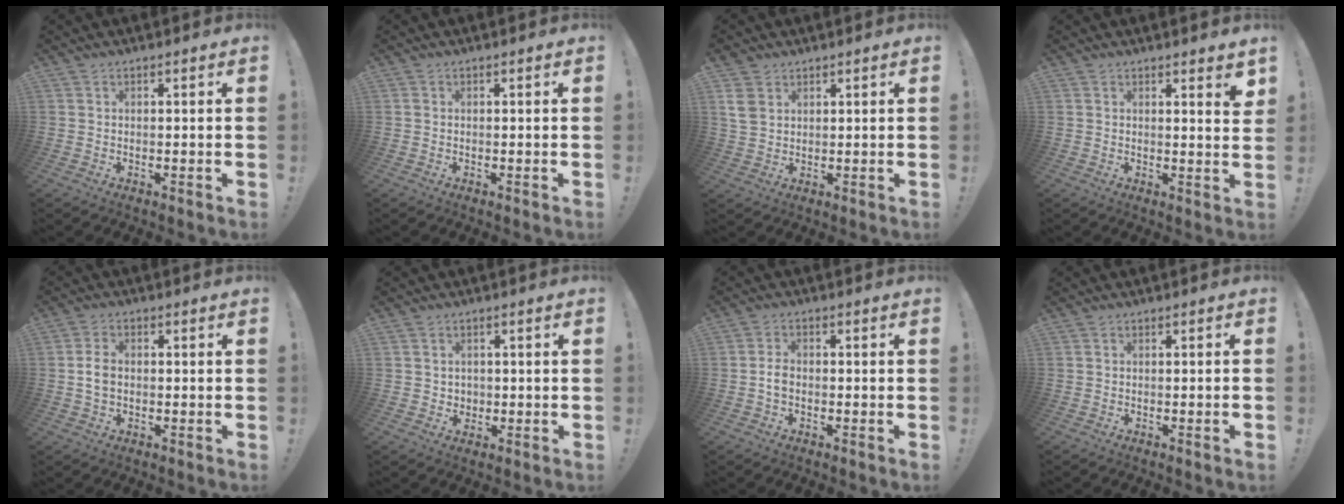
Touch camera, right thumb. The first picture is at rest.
{"total": 0.0}
{"total": 5.9, "force": [2.7, 4.1, 3.2], "torque": [-0.071, -0.001, 0.057]}
{"total": 2.9, "force": [2.1, 0.2, 2.1], "torque": [-0.018, -0.021, 0.030]}
{"total": 4.1, "force": [-0.2, 2.8, 3.1], "torque": [-0.059, 0.004, -0.008]}
{"total": 3.0, "force": [0.7, 2.8, 0.6], "torque": [-0.007, -0.003, 0.012]}
{"total": 2.8, "force": [-0.7, 1.8, 1.9], "torque": [-0.039, 0.007, -0.013]}
{"total": 1.4, "force": [-0.7, -0.2, 1.2], "torque": [-0.026, 0.001, -0.011]}